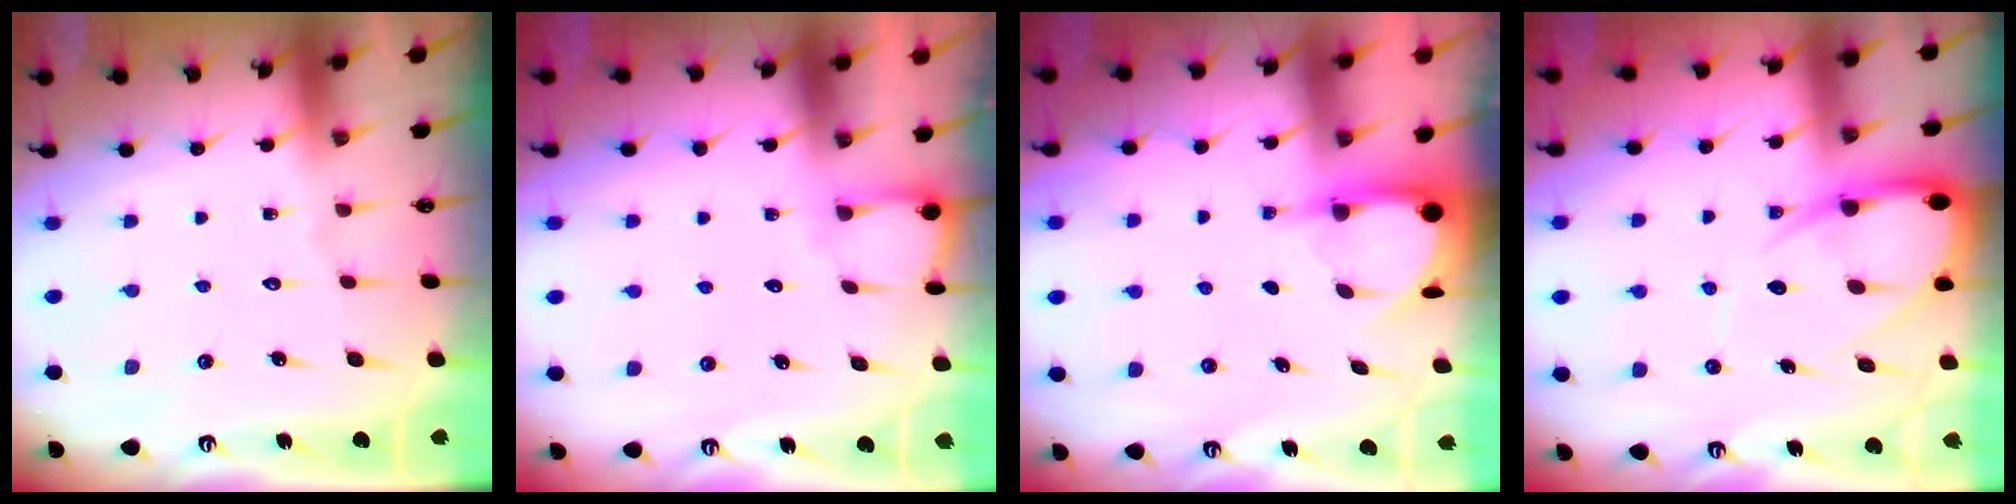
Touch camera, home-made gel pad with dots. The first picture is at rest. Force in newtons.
{"total": 2.8, "press": 2.8, "slide": 0.2}
{"total": 4.0, "press": 4.0, "slide": 0.3}
{"total": 9.7, "press": 9.6, "slide": 0.9}